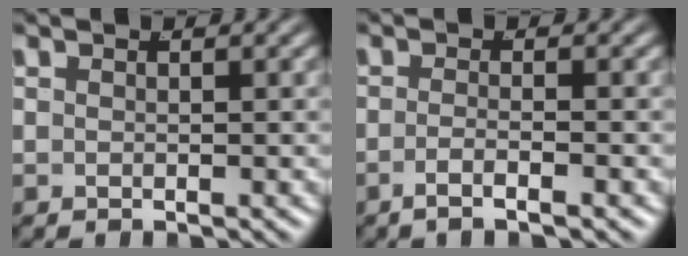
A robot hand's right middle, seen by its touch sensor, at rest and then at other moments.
{"total": 2.2, "force": [-1.8, -0.4, 1.3], "torque": [-0.034, -0.011, -0.028]}